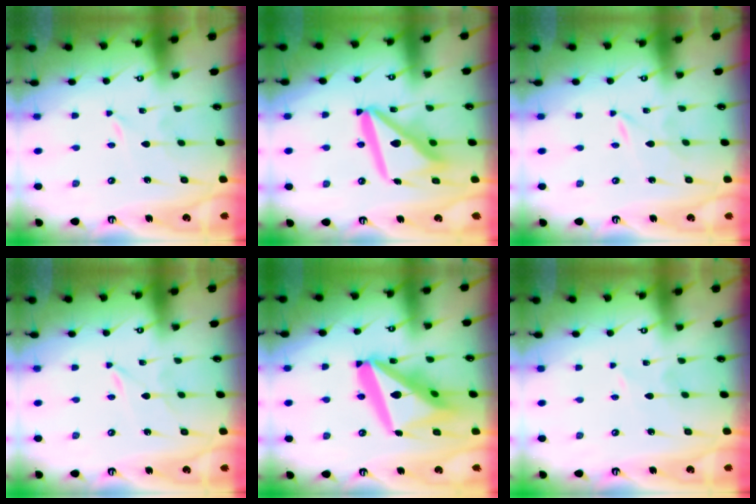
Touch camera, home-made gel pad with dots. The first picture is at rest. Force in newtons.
{"total": 15.9, "press": 15.8, "slide": 1.9}
{"total": 0.0}
{"total": 0.6, "press": 0.5, "slide": 0.1}
{"total": 23.3, "press": 23.1, "slide": 2.9}
{"total": 0.8, "press": 0.8, "slide": 0.2}